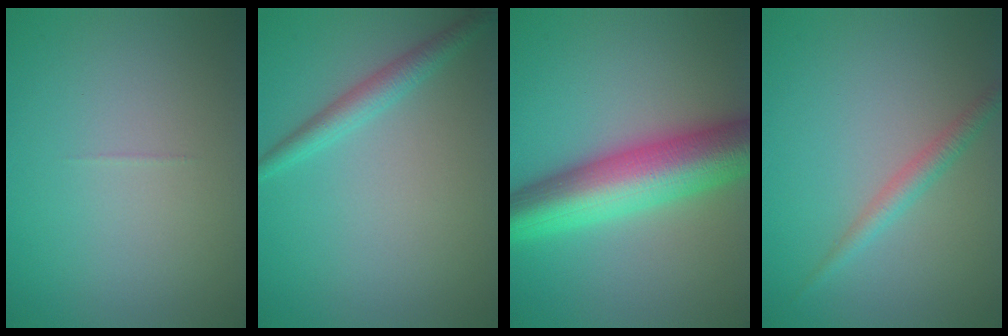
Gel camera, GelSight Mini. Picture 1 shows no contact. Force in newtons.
{"total": 2.3, "press": 2.3, "slide": 0.1}
{"total": 10.0, "press": 10.0, "slide": 0.1}
{"total": 1.8, "press": 1.8, "slide": 0.0}